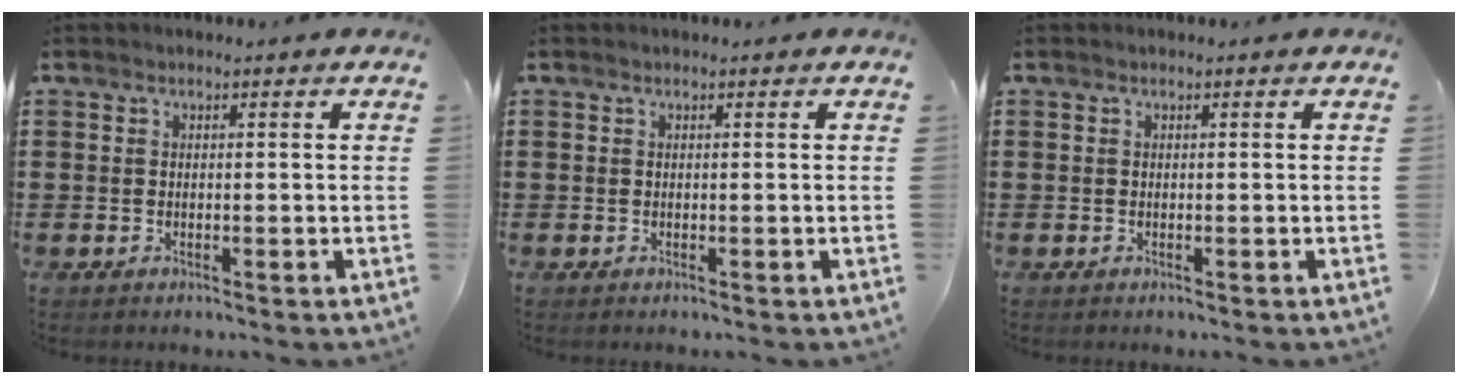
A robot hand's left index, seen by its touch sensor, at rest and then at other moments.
{"total": 0.0}
{"total": 0.0}